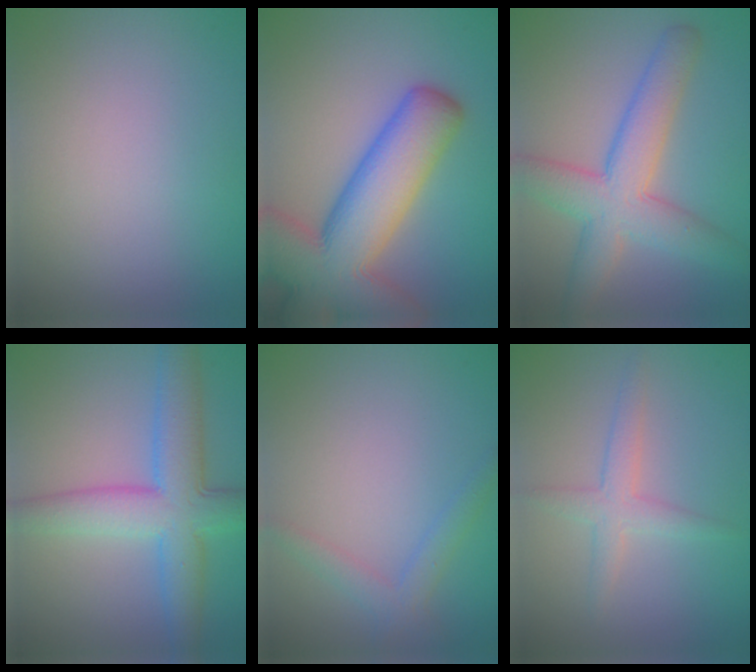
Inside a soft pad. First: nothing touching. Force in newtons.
{"total": 13.5, "press": 13.5, "slide": 0.8}
{"total": 6.9, "press": 6.9, "slide": 0.2}
{"total": 7.3, "press": 7.3, "slide": 0.1}
{"total": 2.2, "press": 2.2, "slide": 0.0}
{"total": 2.5, "press": 2.5, "slide": 0.0}